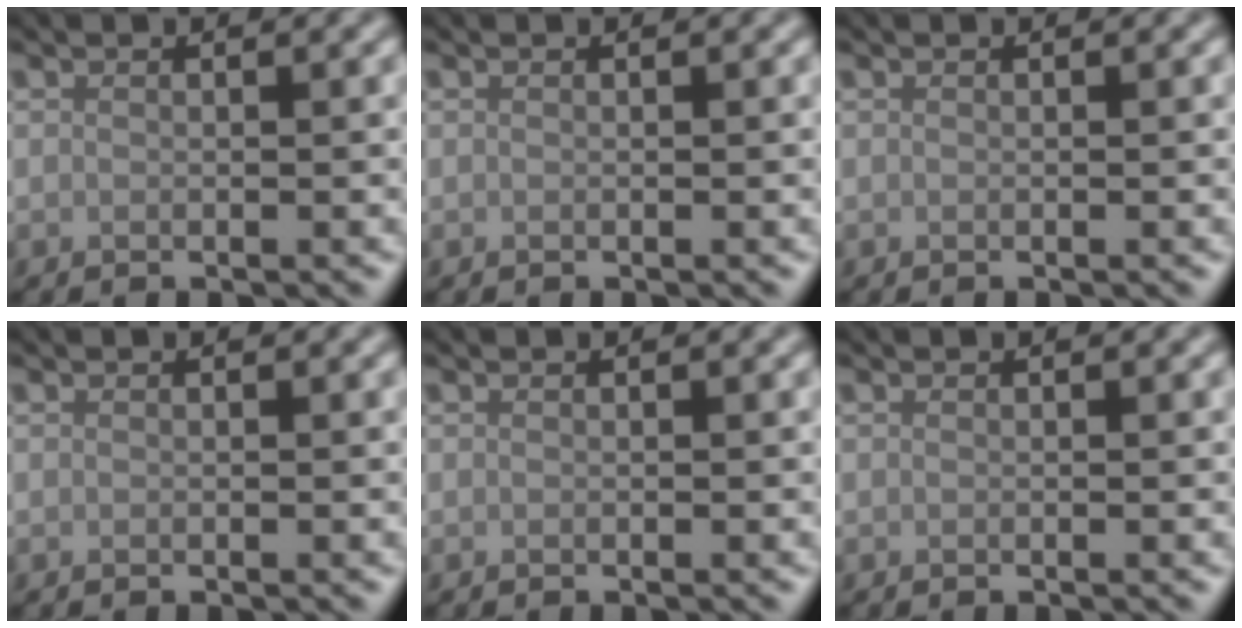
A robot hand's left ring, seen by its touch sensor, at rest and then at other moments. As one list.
[{"total": 0.0}, {"total": 0.0}, {"total": 0.0}, {"total": 0.0}, {"total": 0.0}]